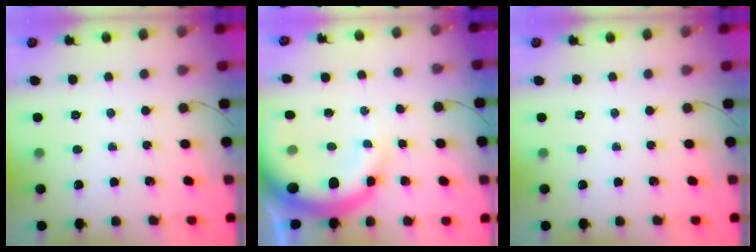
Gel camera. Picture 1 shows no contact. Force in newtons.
{"total": 11.7, "press": 11.5, "slide": 2.3}
{"total": 0.0}